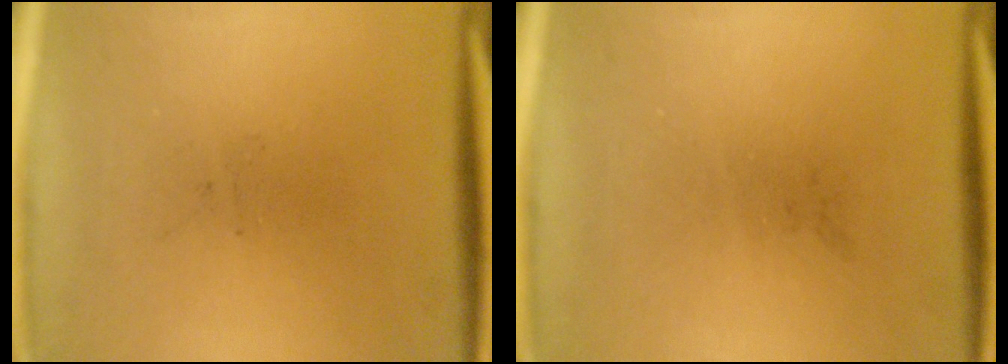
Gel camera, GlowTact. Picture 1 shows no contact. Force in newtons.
{"total": 0.0}